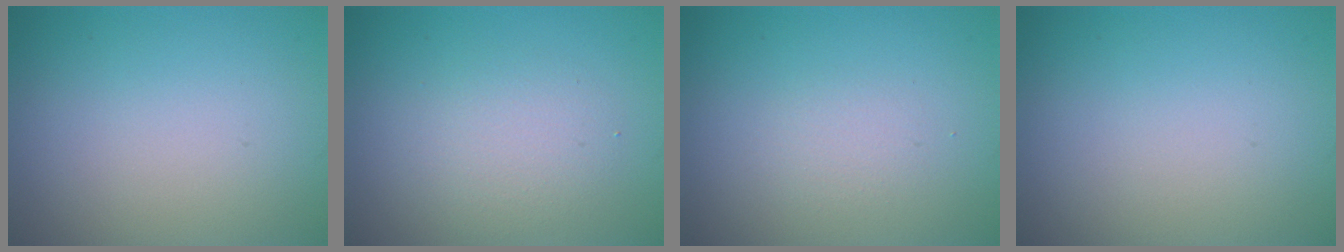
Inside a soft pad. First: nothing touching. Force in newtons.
{"total": 2.6, "press": 2.6, "slide": 0.1}
{"total": 1.2, "press": 1.2, "slide": 0.1}
{"total": 0.0}